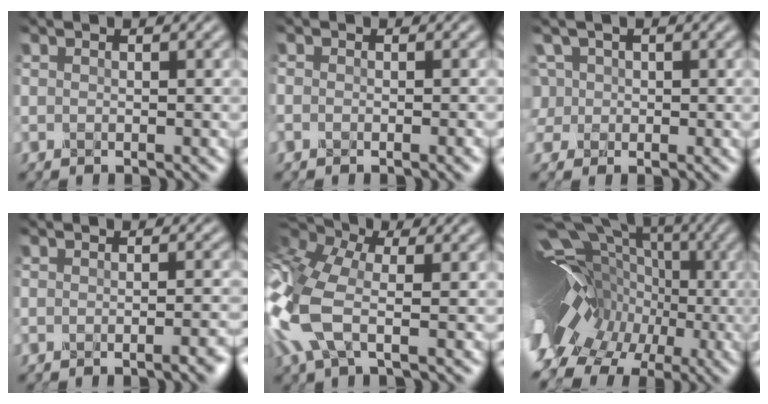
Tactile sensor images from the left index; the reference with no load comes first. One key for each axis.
{"total": 2.7, "fx": -1.0, "fy": 1.5, "fz": 2.0, "tx": -0.013, "ty": 0.006, "tz": -0.019}
{"total": 3.5, "fx": 0.7, "fy": 3.2, "fz": 1.2, "tx": -0.021, "ty": 0.029, "tz": -0.001}
{"total": 3.7, "fx": -1.6, "fy": 1.5, "fz": 3.0, "tx": -0.010, "ty": 0.007, "tz": -0.023}
{"total": 8.7, "fx": -1.6, "fy": 4.4, "fz": 7.3, "tx": -0.198, "ty": 0.003, "tz": -0.050}
{"total": 18.4, "fx": -2.2, "fy": 12.3, "fz": 13.5, "tx": -0.208, "ty": 0.047, "tz": -0.043}